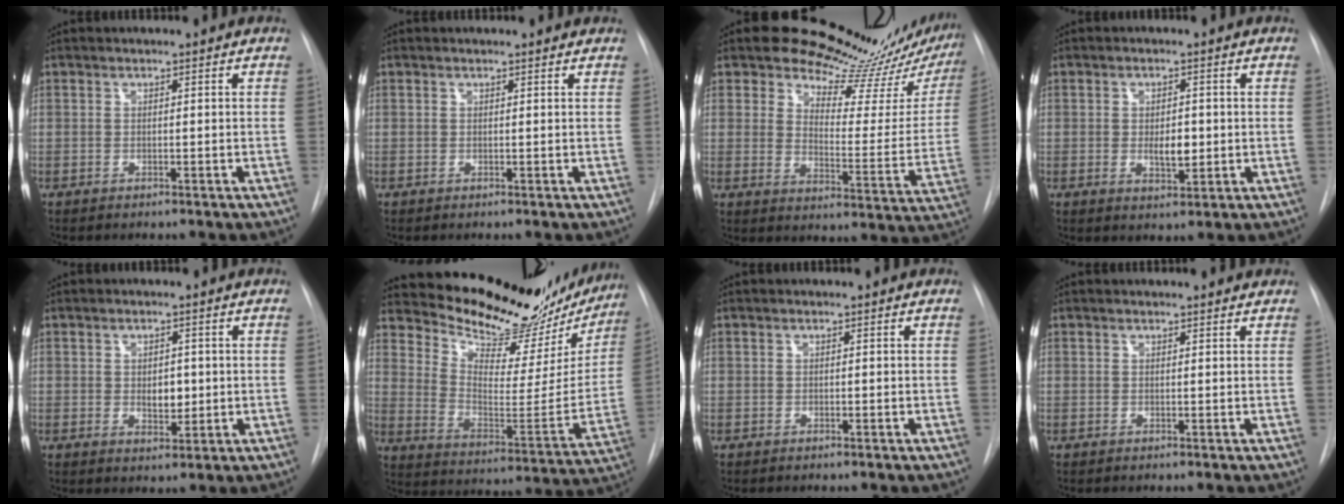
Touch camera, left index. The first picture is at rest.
{"total": 2.0, "force": [1.9, 0.4, 0.2], "torque": [-0.013, 0.007, 0.015]}
{"total": 17.7, "force": [16.8, 3.7, 4.0], "torque": [-0.036, -0.097, 0.197]}
{"total": 3.8, "force": [-0.2, 1.8, 3.3], "torque": [-0.052, -0.003, 0.002]}
{"total": 3.4, "force": [0.1, 2.1, 2.7], "torque": [-0.037, -0.003, 0.008]}
{"total": 24.9, "force": [22.9, 6.3, 7.5], "torque": [-0.114, -0.079, 0.304]}
{"total": 0.0}
{"total": 3.3, "force": [3.2, 0.6, 0.5], "torque": [-0.011, 0.009, 0.027]}